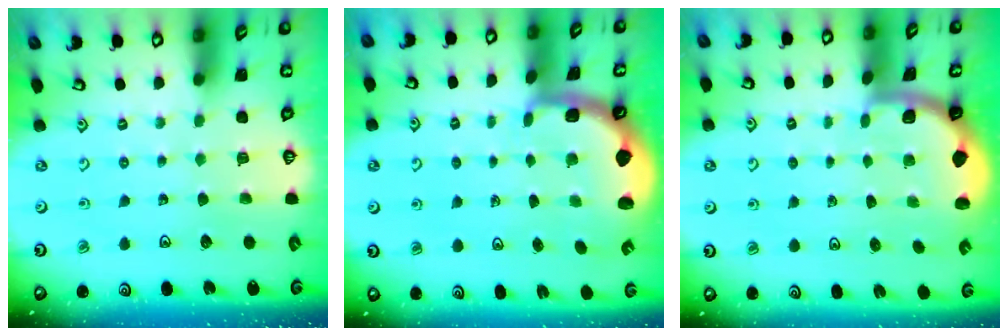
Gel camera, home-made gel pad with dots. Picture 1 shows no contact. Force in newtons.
{"total": 2.4, "press": 2.1, "slide": 1.2}
{"total": 1.4, "press": 1.4, "slide": 0.1}